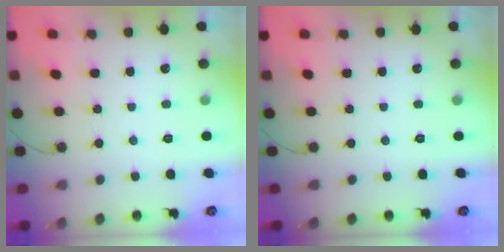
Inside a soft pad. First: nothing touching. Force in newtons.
{"total": 0.0}